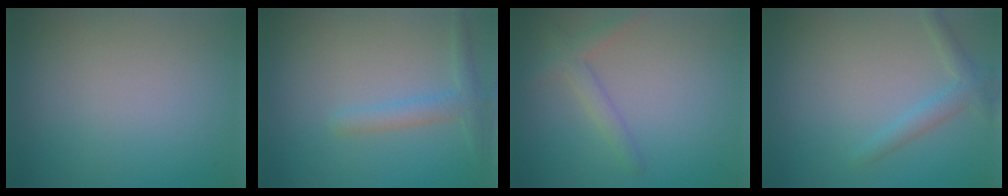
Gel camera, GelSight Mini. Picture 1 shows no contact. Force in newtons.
{"total": 2.1, "press": 2.1, "slide": 0.2}
{"total": 2.0, "press": 2.0, "slide": 0.1}
{"total": 2.1, "press": 2.1, "slide": 0.1}